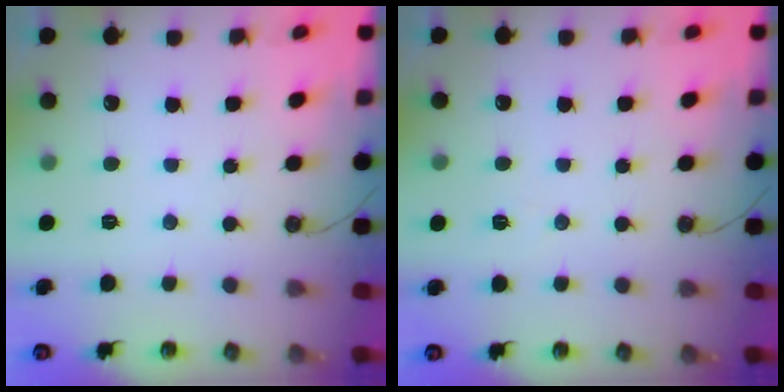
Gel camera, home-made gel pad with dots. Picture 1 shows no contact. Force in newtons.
{"total": 5.6, "press": 3.3, "slide": 4.5}